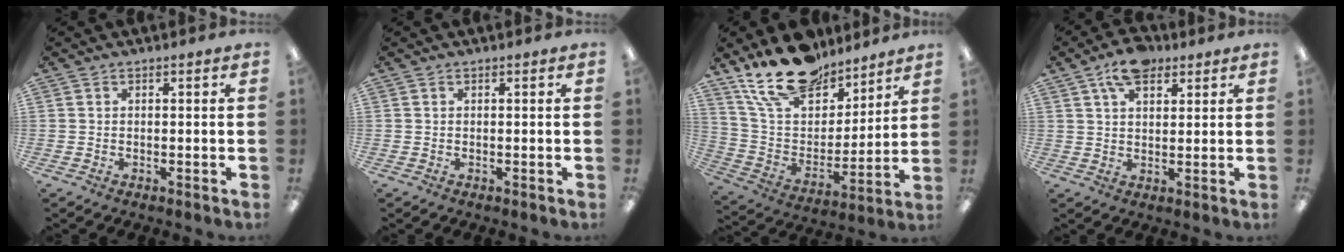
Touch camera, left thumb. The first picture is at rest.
{"total": 0.0}
{"total": 20.0, "force": [15.5, 9.7, 8.2], "torque": [-0.161, -0.090, 0.283]}
{"total": 8.3, "force": [5.0, 4.3, 5.0], "torque": [-0.084, -0.010, 0.090]}